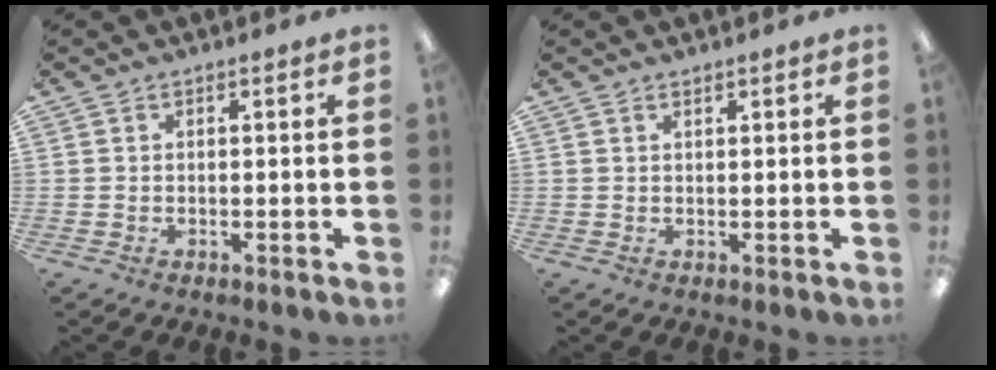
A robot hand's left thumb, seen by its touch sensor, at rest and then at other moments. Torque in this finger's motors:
{"motor_torque": [0.20, -0.02, -0.19, 0.05, -0.02]}